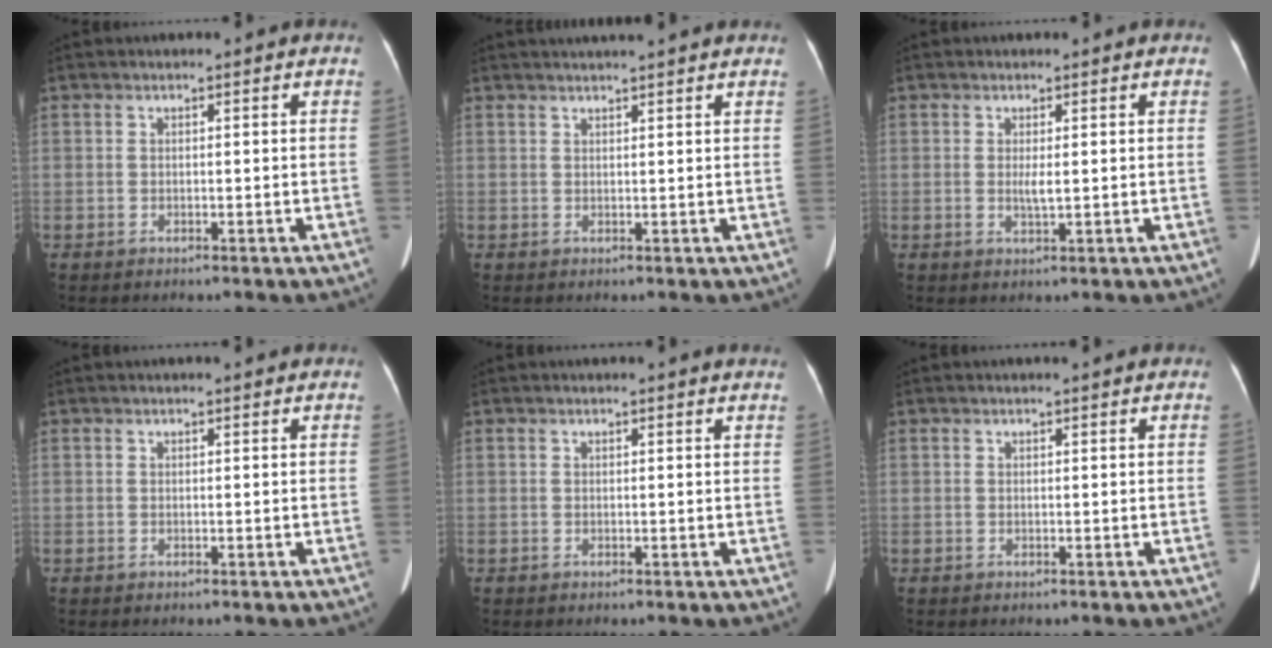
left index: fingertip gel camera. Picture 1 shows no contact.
{"total": 6.7, "force": [6.0, -0.4, 2.9], "torque": [-0.039, 0.032, 0.072]}
{"total": 1.6, "force": [0.1, 0.2, 1.6], "torque": [-0.034, -0.004, 0.004]}
{"total": 1.6, "force": [1.5, 0.1, 0.5], "torque": [-0.009, 0.012, 0.021]}
{"total": 3.8, "force": [3.6, -0.4, 1.3], "torque": [-0.017, 0.009, 0.030]}
{"total": 1.6, "force": [1.5, -0.1, 0.6], "torque": [-0.008, 0.009, 0.022]}